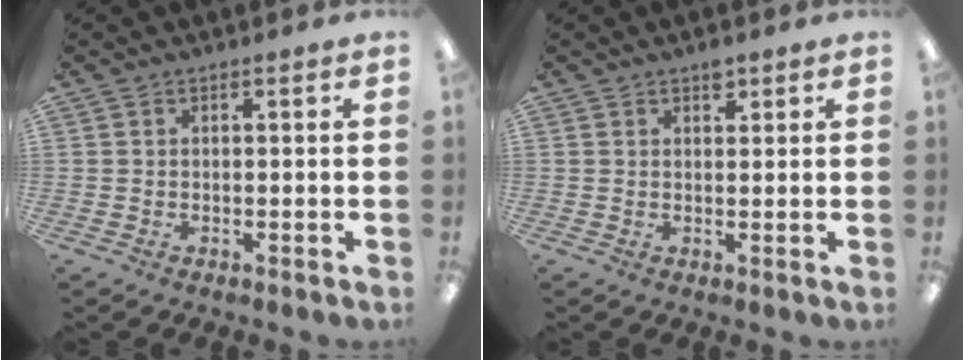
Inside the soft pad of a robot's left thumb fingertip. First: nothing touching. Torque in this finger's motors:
{"motor_torque": [0.21, 0.06, 0.53, -0.38, 0.00]}